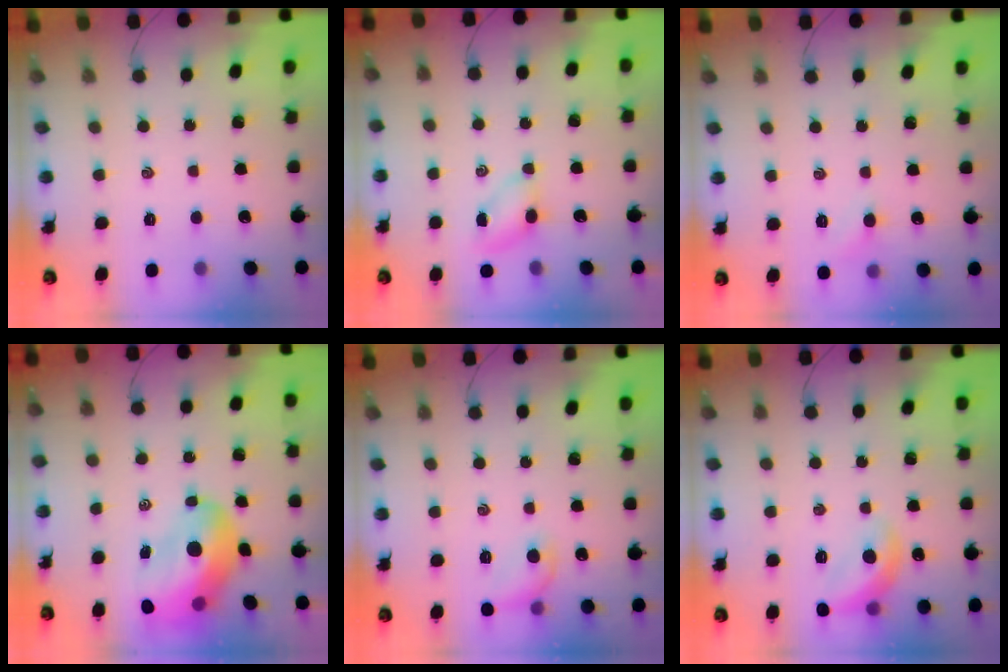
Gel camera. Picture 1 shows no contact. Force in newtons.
{"total": 4.3, "press": 4.2, "slide": 1.1}
{"total": 4.4, "press": 4.2, "slide": 1.4}
{"total": 14.9, "press": 14.4, "slide": 3.9}
{"total": 7.8, "press": 7.7, "slide": 1.0}
{"total": 11.4, "press": 11.4, "slide": 1.2}